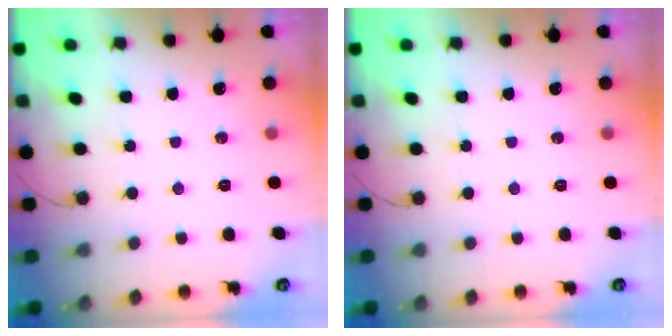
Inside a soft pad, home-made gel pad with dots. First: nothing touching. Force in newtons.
{"total": 0.0}